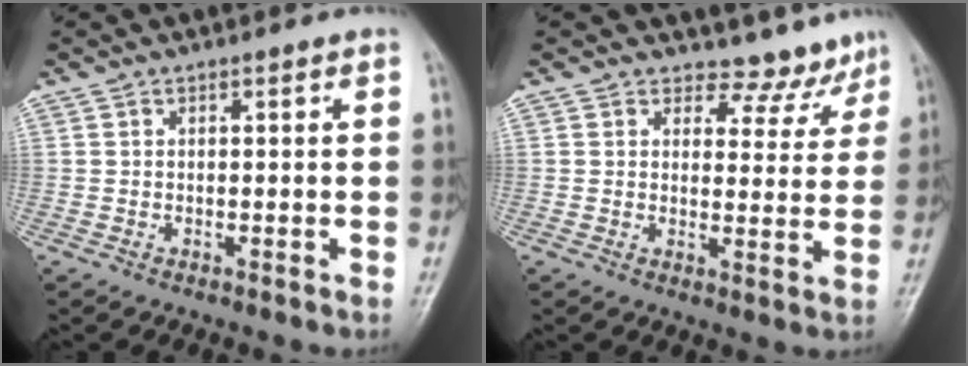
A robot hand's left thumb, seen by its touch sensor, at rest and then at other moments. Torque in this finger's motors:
{"motor_torque": [-0.30, -0.19, -0.30, -0.07, 0.01]}